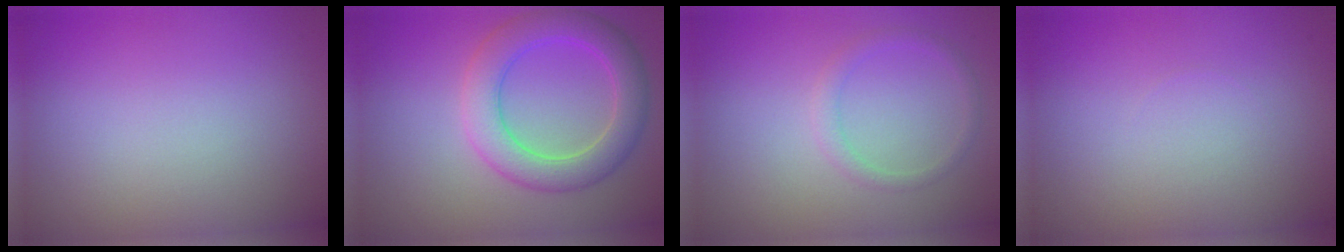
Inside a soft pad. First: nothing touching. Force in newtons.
{"total": 5.2, "press": 5.2, "slide": 0.3}
{"total": 1.4, "press": 1.4, "slide": 0.1}
{"total": 0.0}